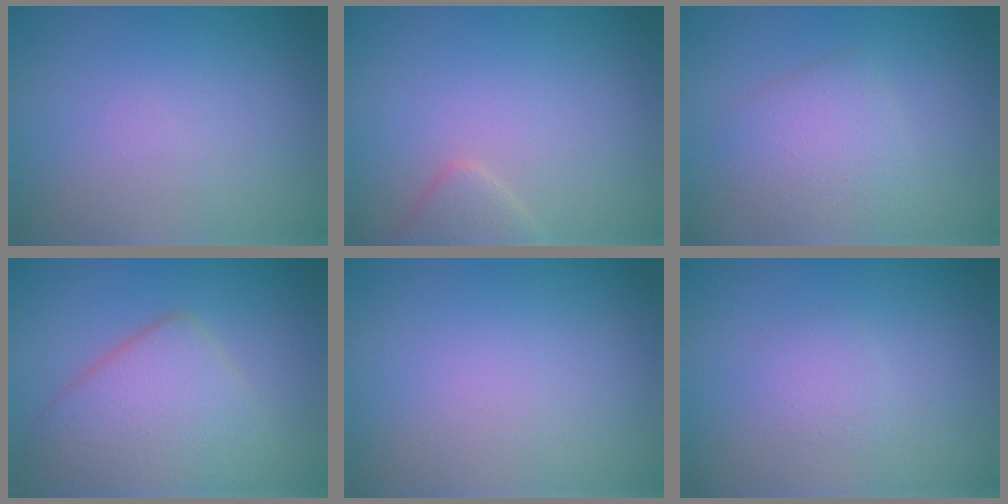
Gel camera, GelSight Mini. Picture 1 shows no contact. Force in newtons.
{"total": 2.0, "press": 2.0, "slide": 0.1}
{"total": 3.0, "press": 3.0, "slide": 0.0}
{"total": 5.9, "press": 5.9, "slide": 0.3}
{"total": 0.0}
{"total": 1.0, "press": 1.0, "slide": 0.0}